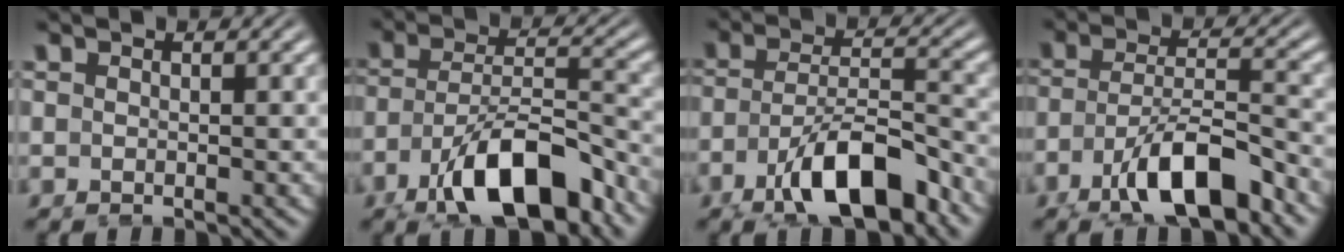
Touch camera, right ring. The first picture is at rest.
{"total": 8.2, "force": [-4.2, 3.2, 6.3], "torque": [-0.101, -0.027, -0.063]}
{"total": 7.3, "force": [-3.9, 2.7, 5.5], "torque": [-0.089, -0.024, -0.059]}
{"total": 6.5, "force": [-3.5, 2.2, 5.0], "torque": [-0.080, -0.023, -0.054]}